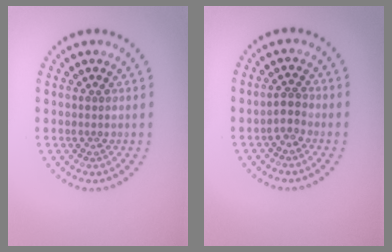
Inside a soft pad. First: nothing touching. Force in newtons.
{"total": 1.6, "press": 1.3, "slide": 0.9}